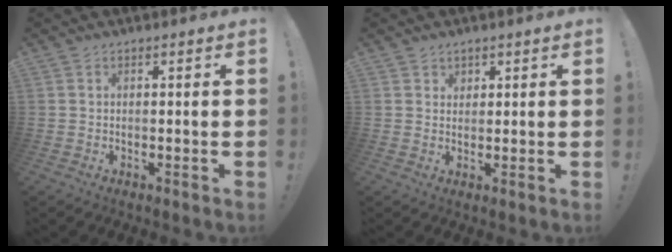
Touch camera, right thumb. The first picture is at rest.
{"total": 2.1, "force": [1.5, 1.5, 0.3], "torque": [-0.002, -0.010, 0.027]}